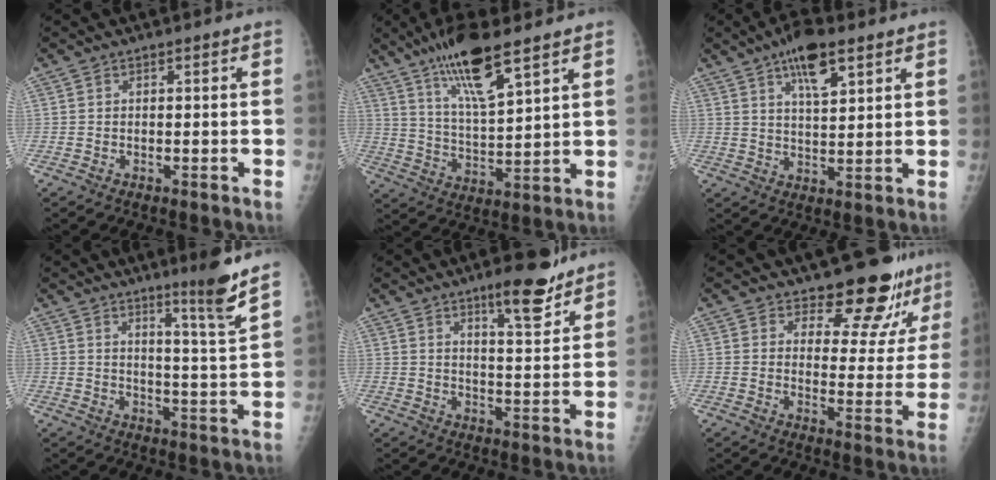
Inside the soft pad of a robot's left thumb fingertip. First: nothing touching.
{"total": 13.5, "force": [8.9, 2.9, 9.7], "torque": [-0.173, -0.045, 0.173]}
{"total": 9.4, "force": [5.5, 3.3, 6.9], "torque": [-0.101, -0.023, 0.093]}
{"total": 8.5, "force": [6.1, -0.8, 5.9], "torque": [-0.083, -0.058, 0.092]}
{"total": 9.5, "force": [6.9, 2.2, 6.3], "torque": [-0.076, -0.049, 0.104]}
{"total": 11.8, "force": [10.5, 4.3, 3.4], "torque": [-0.003, -0.088, 0.130]}